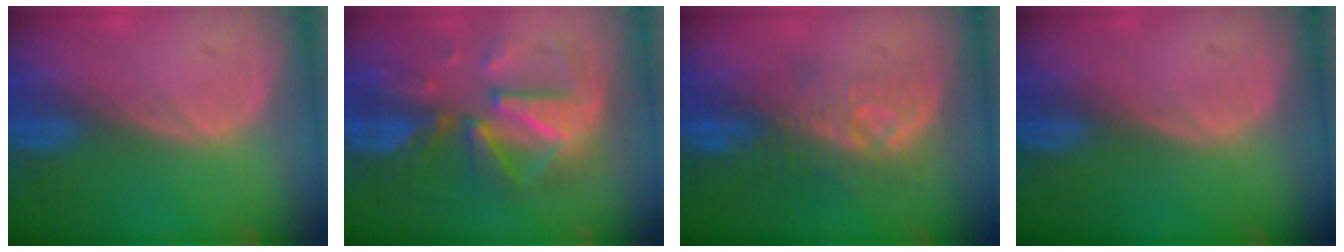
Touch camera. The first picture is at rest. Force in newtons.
{"total": 10.6, "press": 10.6, "slide": 0.9}
{"total": 8.2, "press": 7.5, "slide": 3.4}
{"total": 0.0}